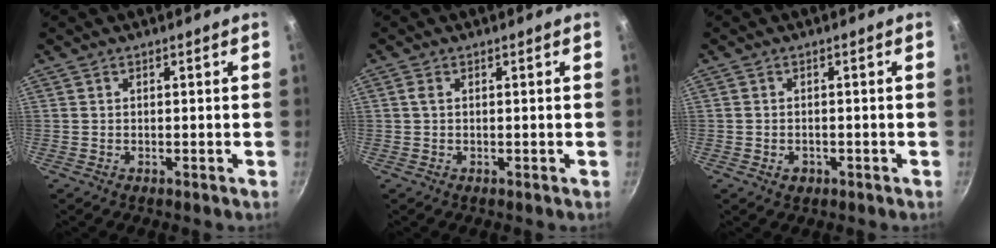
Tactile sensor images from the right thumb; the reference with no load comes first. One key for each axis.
{"total": 0.9, "fx": 0.2, "fy": 0.5, "fz": 0.7, "tx": -0.014, "ty": 0.002, "tz": 0.004}
{"total": 1.9, "fx": -0.8, "fy": 1.4, "fz": 0.9, "tx": -0.012, "ty": 0.005, "tz": -0.005}